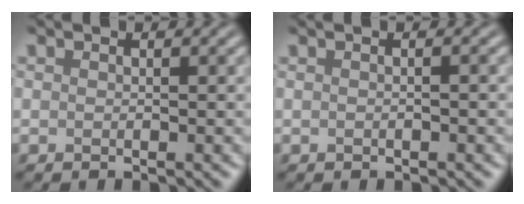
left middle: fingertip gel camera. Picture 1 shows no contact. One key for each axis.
{"total": 2.6, "fx": 0.7, "fy": 1.5, "fz": 2.0, "tx": -0.014, "ty": 0.017, "tz": -0.017}